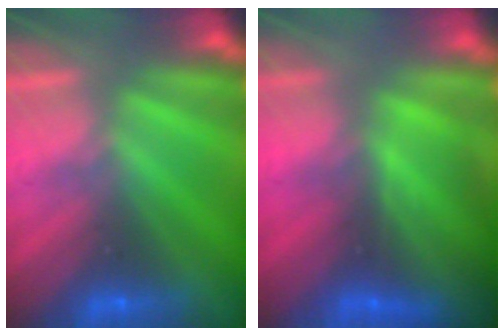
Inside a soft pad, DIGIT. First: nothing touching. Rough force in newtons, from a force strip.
{"total": 9.7}